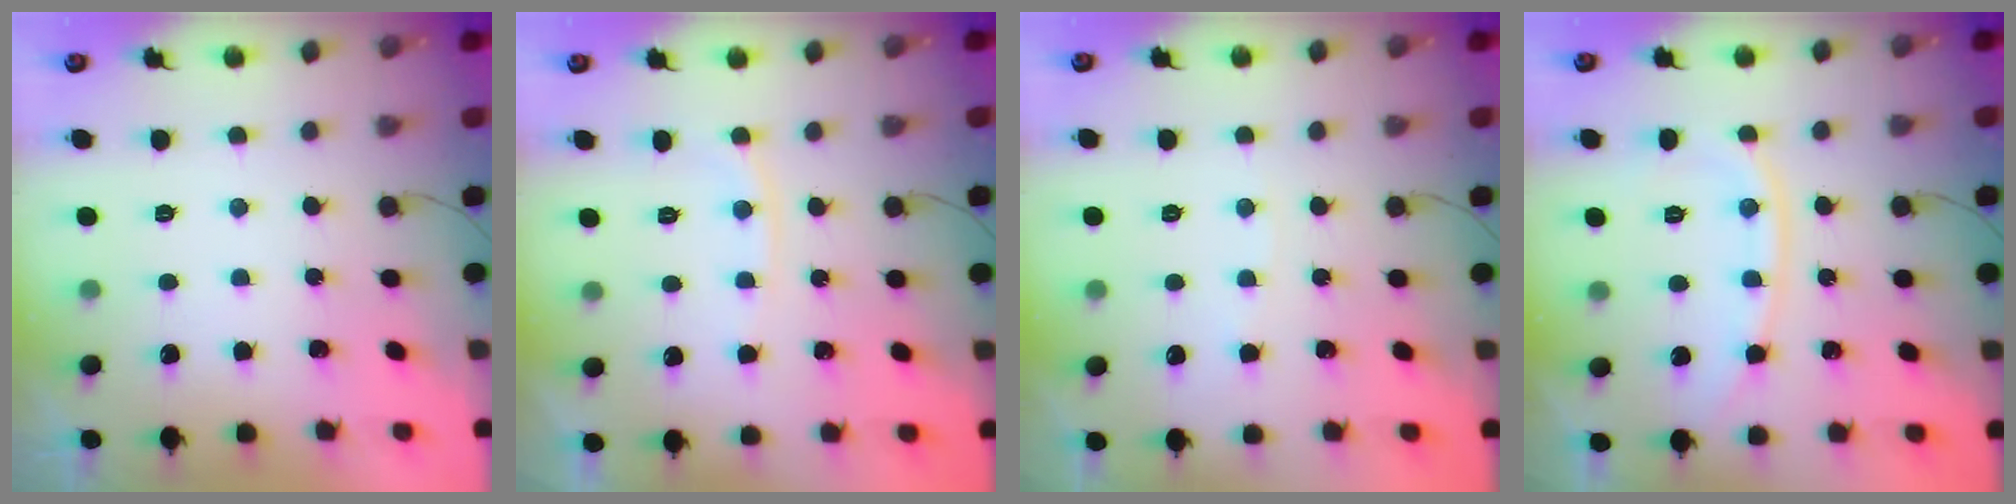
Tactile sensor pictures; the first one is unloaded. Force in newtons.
{"total": 4.7, "press": 4.6, "slide": 0.8}
{"total": 2.6, "press": 2.6, "slide": 0.3}
{"total": 8.7, "press": 8.7, "slide": 0.5}